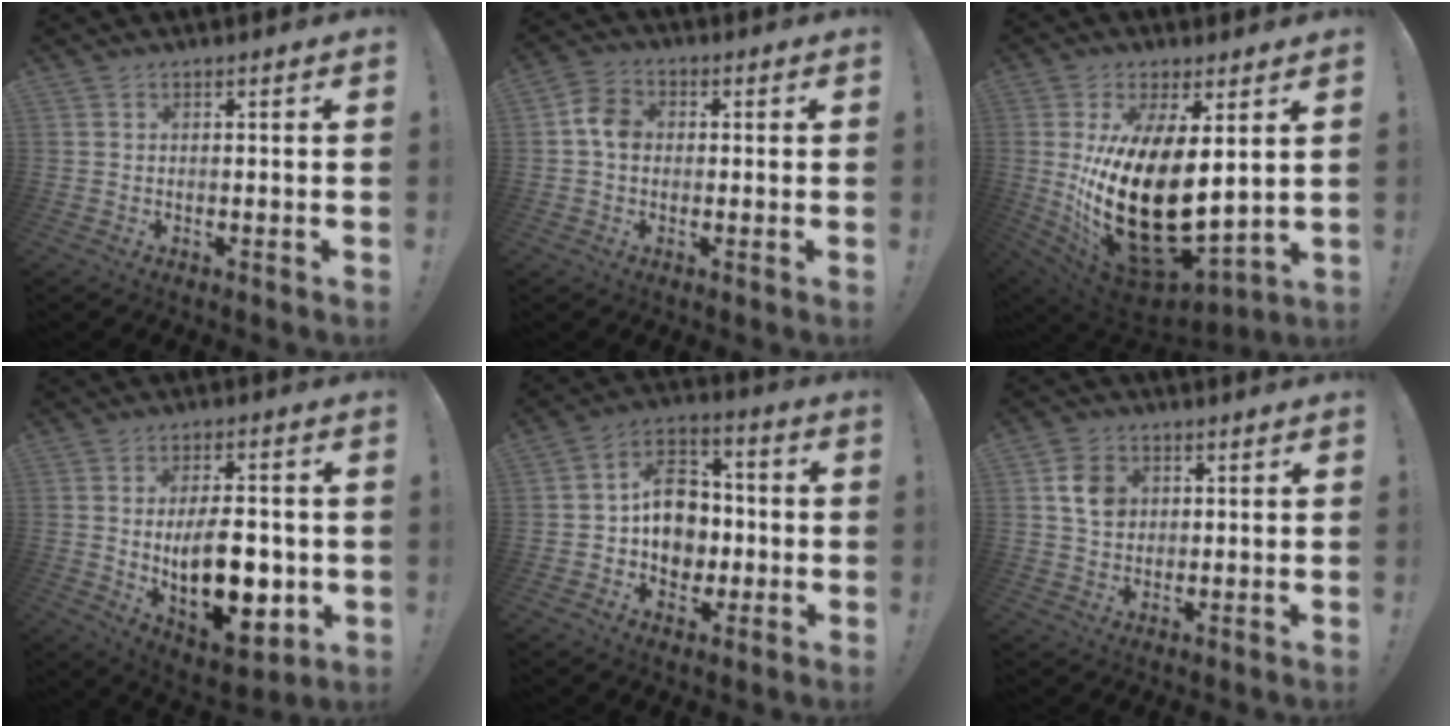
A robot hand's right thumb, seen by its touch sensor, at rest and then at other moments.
{"total": 7.1, "force": [0.1, 5.6, 4.3], "torque": [-0.073, 0.017, 0.004]}
{"total": 26.0, "force": [1.1, 13.3, 22.3], "torque": [-0.416, -0.038, 0.046]}
{"total": 18.2, "force": [-2.1, 9.9, 15.1], "torque": [-0.231, -0.009, -0.025]}
{"total": 13.3, "force": [-0.1, 11.2, 7.1], "torque": [-0.104, 0.015, 0.007]}
{"total": 8.5, "force": [2.2, 7.1, 4.1], "torque": [-0.052, 0.003, 0.045]}